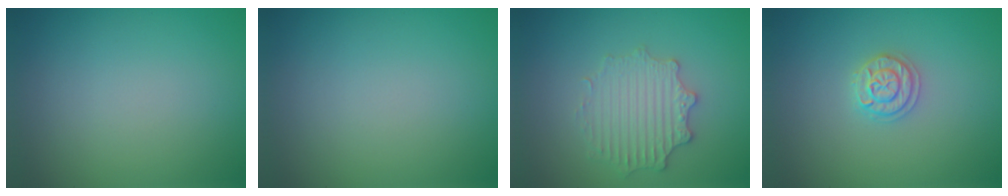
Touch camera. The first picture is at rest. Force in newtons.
{"total": 0.0}
{"total": 2.9, "press": 2.9, "slide": 0.2}
{"total": 2.0, "press": 1.9, "slide": 0.3}